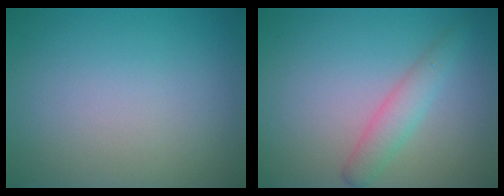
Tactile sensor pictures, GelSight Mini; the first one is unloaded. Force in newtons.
{"total": 1.7, "press": 1.7, "slide": 0.1}